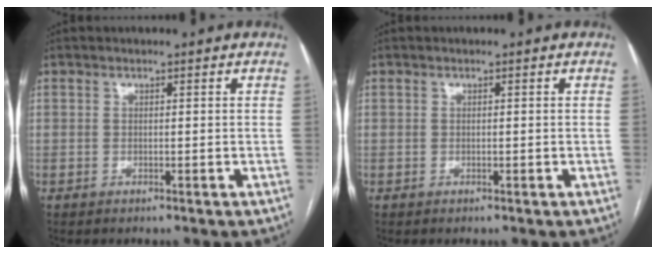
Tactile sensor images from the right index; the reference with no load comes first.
{"total": 0.0}